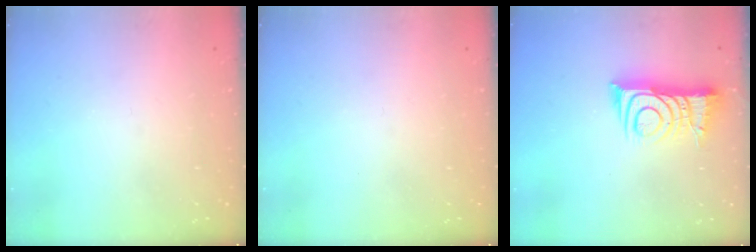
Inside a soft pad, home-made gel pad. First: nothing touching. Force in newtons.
{"total": 0.0}
{"total": 10.1, "press": 10.1, "slide": 1.0}